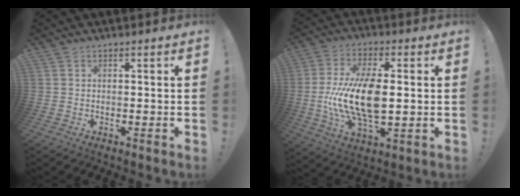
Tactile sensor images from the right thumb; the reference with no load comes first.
{"total": 17.9, "force": [-0.5, 9.4, 15.2], "torque": [-0.290, -0.006, -0.009]}